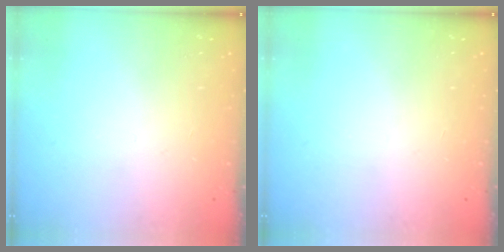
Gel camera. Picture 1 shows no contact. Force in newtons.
{"total": 0.0}